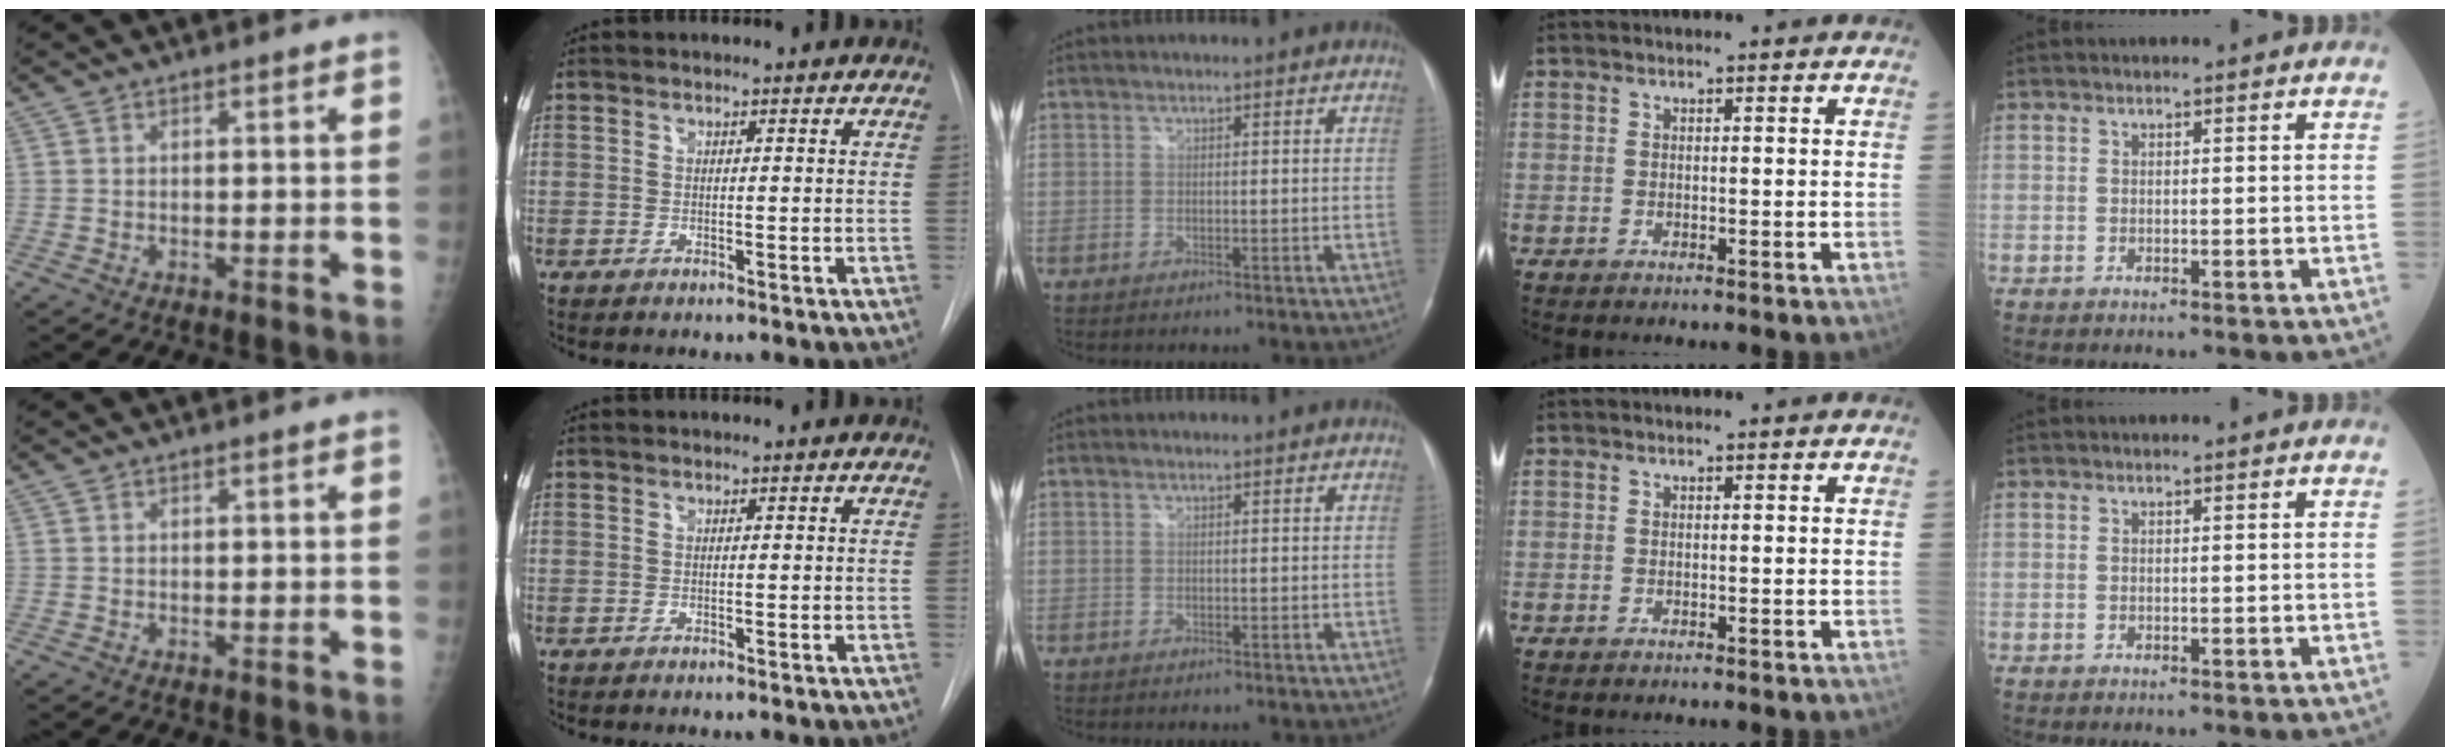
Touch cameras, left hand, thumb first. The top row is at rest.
{}